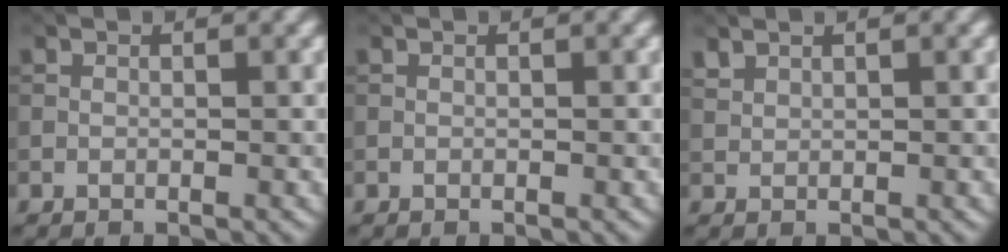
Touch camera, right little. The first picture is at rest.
{"total": 0.0}
{"total": 1.0, "force": [0.9, 0.4, 0.2], "torque": [-0.008, 0.001, 0.024]}